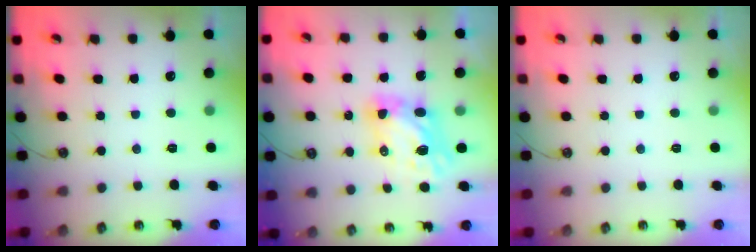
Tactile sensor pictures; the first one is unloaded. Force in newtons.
{"total": 7.4, "press": 7.4, "slide": 0.6}
{"total": 0.0}